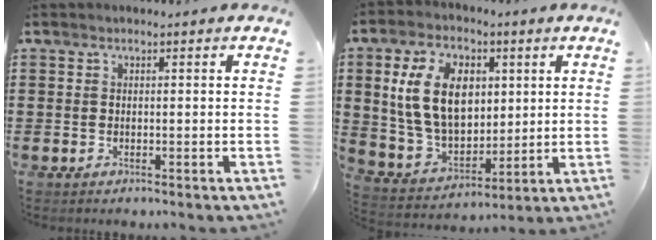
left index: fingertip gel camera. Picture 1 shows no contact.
{"total": 12.4, "force": [3.4, 8.3, 8.6], "torque": [-0.200, 0.017, 0.062]}